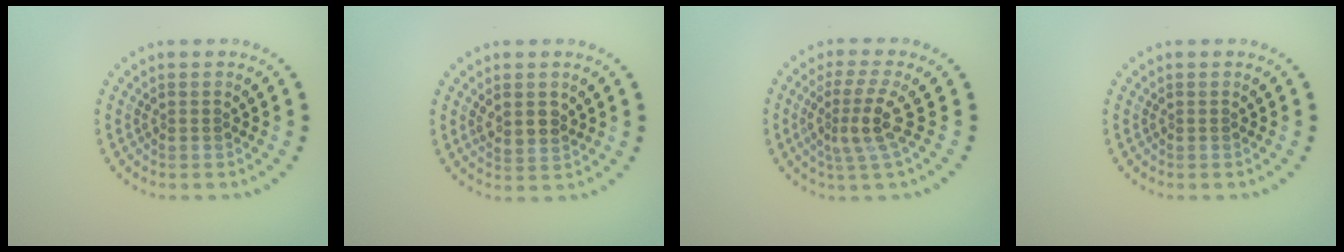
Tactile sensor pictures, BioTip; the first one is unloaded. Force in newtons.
{"total": 2.0, "press": 1.8, "slide": 0.8}
{"total": 3.3, "press": 2.4, "slide": 2.3}
{"total": 0.0}